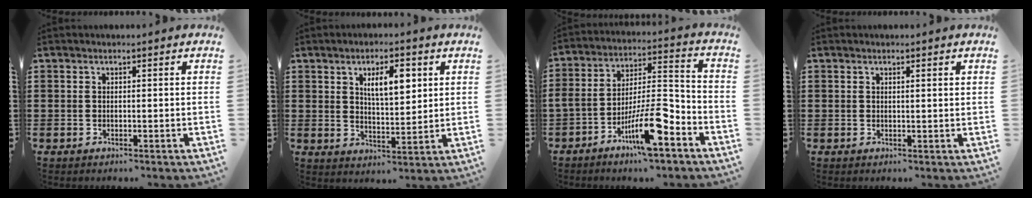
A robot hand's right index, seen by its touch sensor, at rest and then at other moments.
{"total": 6.3, "force": [2.5, 2.5, 5.2], "torque": [-0.094, 0.002, 0.037]}
{"total": 12.4, "force": [-7.3, 3.0, 9.5], "torque": [-0.181, 0.013, -0.138]}
{"total": 0.7, "force": [0.4, 0.1, 0.6], "torque": [-0.012, 0.002, 0.006]}